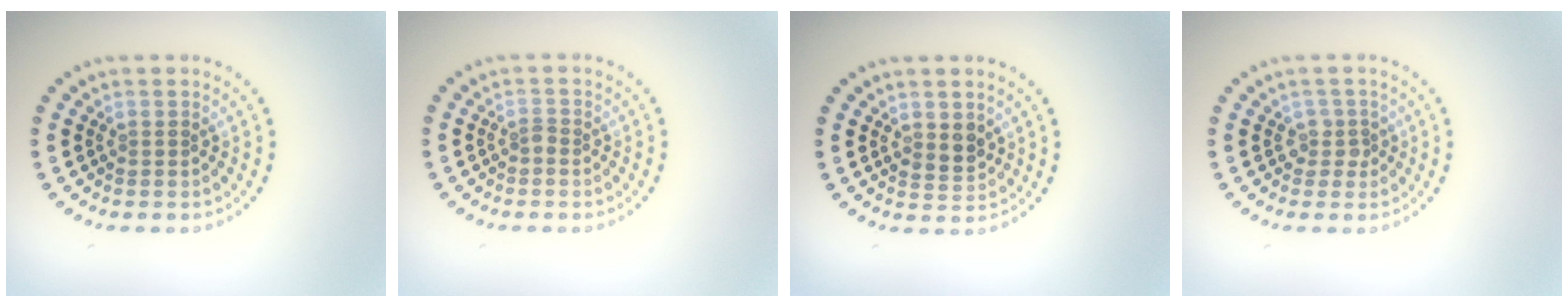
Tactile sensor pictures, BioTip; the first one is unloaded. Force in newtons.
{"total": 0.8, "press": 0.6, "slide": 0.5}
{"total": 1.8, "press": 1.7, "slide": 0.6}
{"total": 1.2, "press": 1.0, "slide": 0.6}